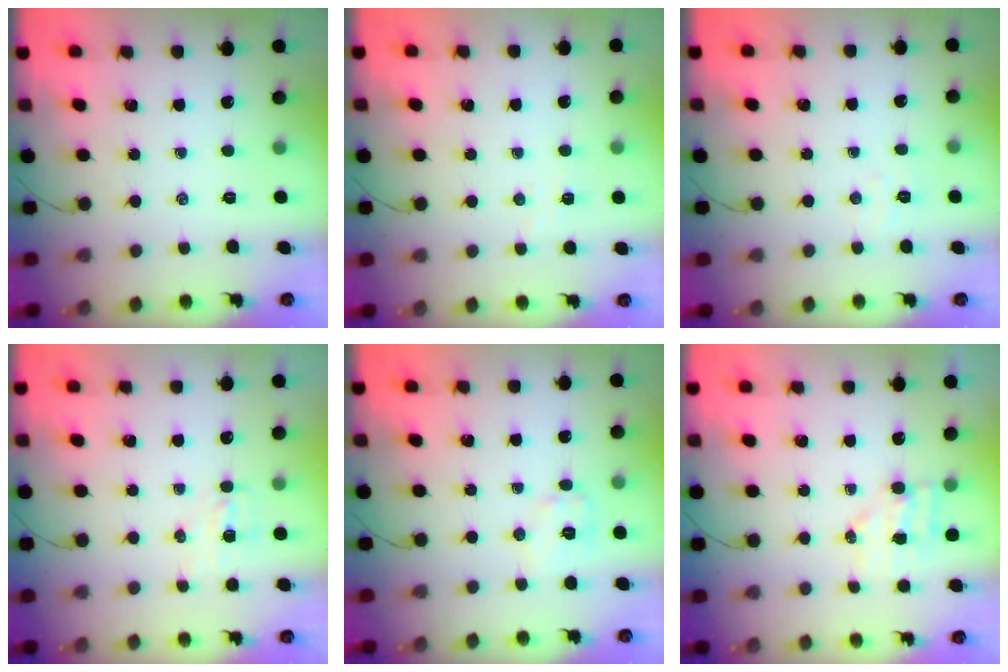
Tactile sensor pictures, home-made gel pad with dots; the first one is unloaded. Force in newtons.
{"total": 2.7, "press": 2.6, "slide": 0.8}
{"total": 4.0, "press": 3.9, "slide": 0.9}
{"total": 3.5, "press": 3.4, "slide": 1.0}
{"total": 6.9, "press": 6.9, "slide": 0.4}
{"total": 4.9, "press": 4.8, "slide": 0.7}